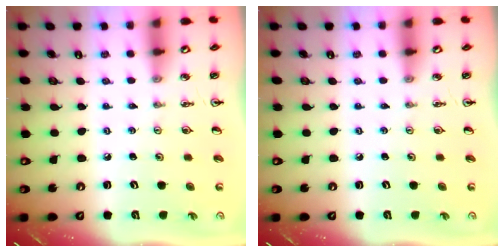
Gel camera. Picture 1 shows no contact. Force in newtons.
{"total": 0.0}